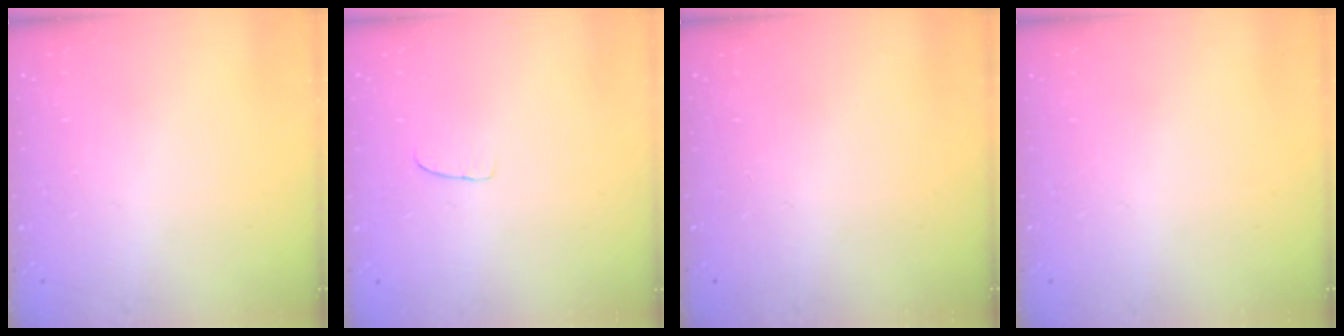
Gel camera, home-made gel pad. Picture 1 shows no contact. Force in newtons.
{"total": 2.6, "press": 2.6, "slide": 0.2}
{"total": 0.0}
{"total": 0.0}